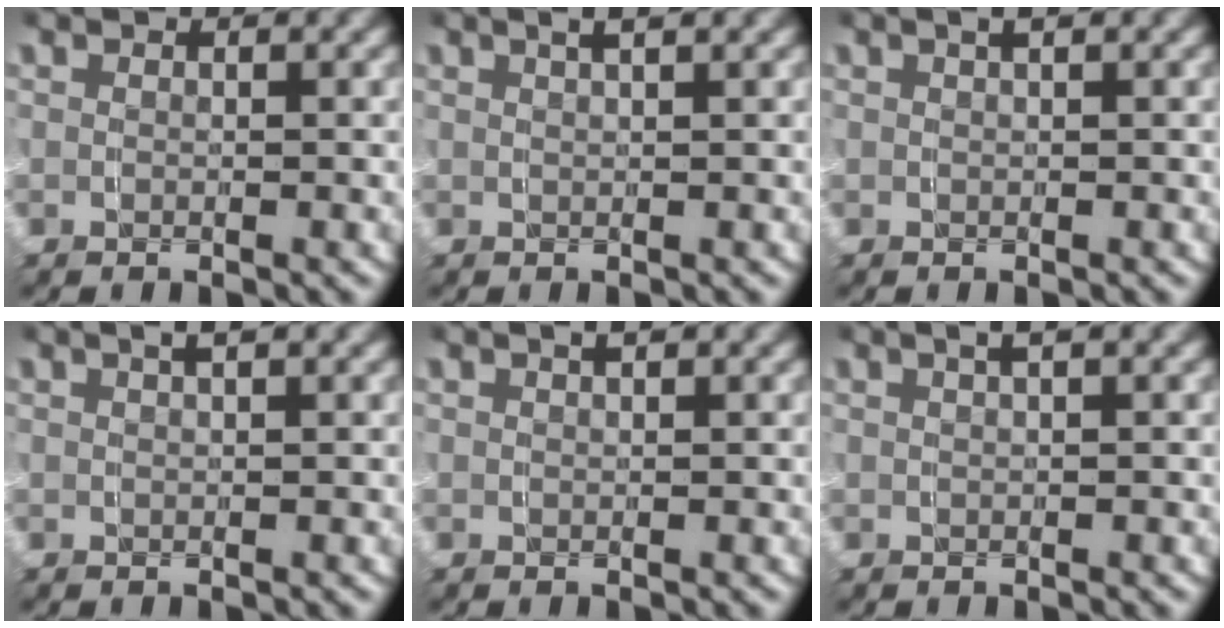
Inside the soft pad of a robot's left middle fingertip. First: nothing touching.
{"total": 2.6, "force": [1.7, 0.5, 1.9], "torque": [-0.023, 0.016, 0.021]}
{"total": 1.0, "force": [0.6, 0.1, 0.8], "torque": [-0.009, 0.012, 0.006]}
{"total": 1.9, "force": [1.2, 0.3, 1.4], "torque": [-0.017, 0.015, 0.013]}
{"total": 0.8, "force": [0.6, 0.1, 0.5], "torque": [-0.008, 0.007, 0.007]}
{"total": 2.1, "force": [1.2, 0.5, 1.7], "torque": [-0.017, 0.017, 0.012]}